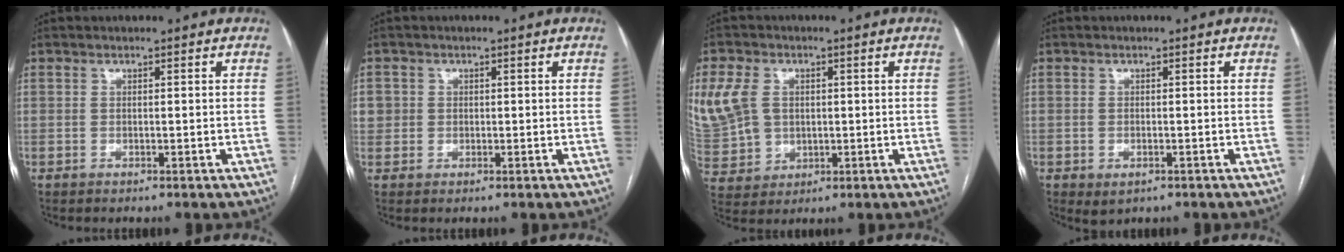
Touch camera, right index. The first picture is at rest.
{"total": 2.9, "force": [0.5, 2.8, 0.2], "torque": [0.005, 0.008, 0.013]}
{"total": 13.0, "force": [3.1, 10.5, 7.0], "torque": [-0.188, 0.017, 0.079]}
{"total": 2.1, "force": [-0.8, 1.3, 1.4], "torque": [-0.025, -0.002, 0.003]}